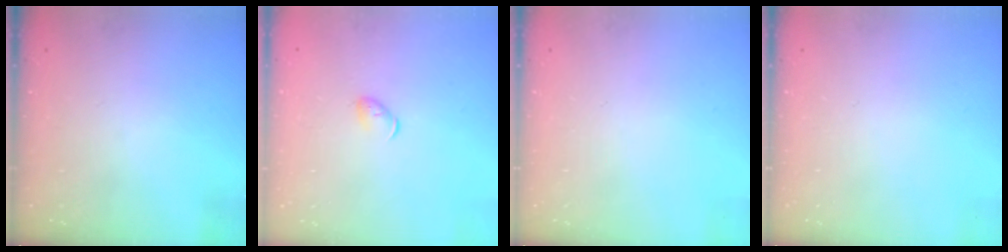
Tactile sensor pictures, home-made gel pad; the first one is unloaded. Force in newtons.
{"total": 4.5, "press": 4.4, "slide": 1.0}
{"total": 0.0}
{"total": 0.0}